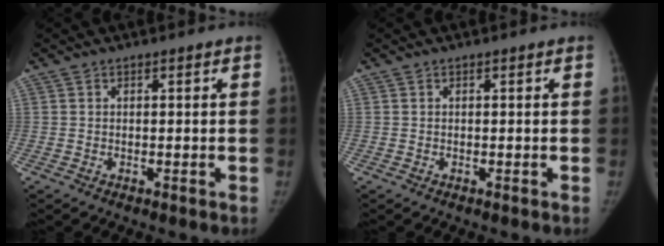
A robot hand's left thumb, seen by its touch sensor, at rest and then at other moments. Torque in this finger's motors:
{"motor_torque": [0.02, 0.01, 0.32, -0.34, 0.02]}